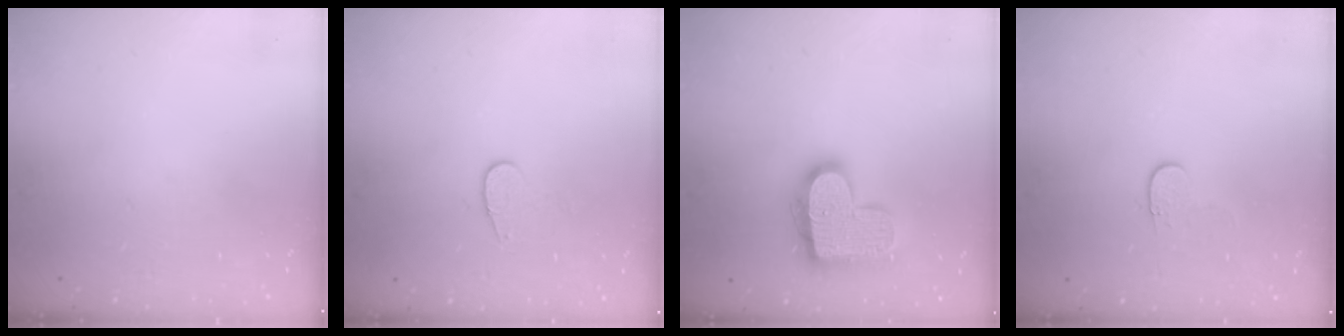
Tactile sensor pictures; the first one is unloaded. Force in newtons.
{"total": 7.7, "press": 7.6, "slide": 0.5}
{"total": 17.0, "press": 17.0, "slide": 1.1}
{"total": 3.9, "press": 3.9, "slide": 0.4}